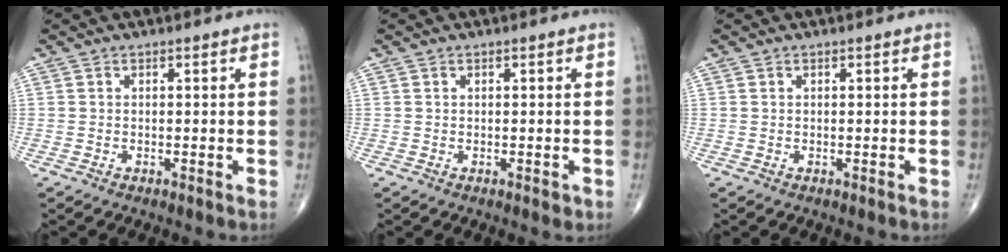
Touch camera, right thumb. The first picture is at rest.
{"total": 0.8, "force": [-0.3, 0.5, 0.6], "torque": [-0.005, -0.001, -0.003]}
{"total": 0.0}